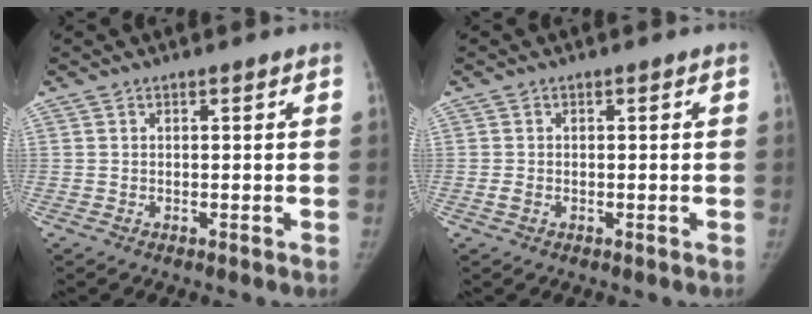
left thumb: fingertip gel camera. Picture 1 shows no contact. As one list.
[{"total": 1.3, "force": [-0.3, 1.0, 0.8], "torque": [-0.020, -0.002, -0.006]}]